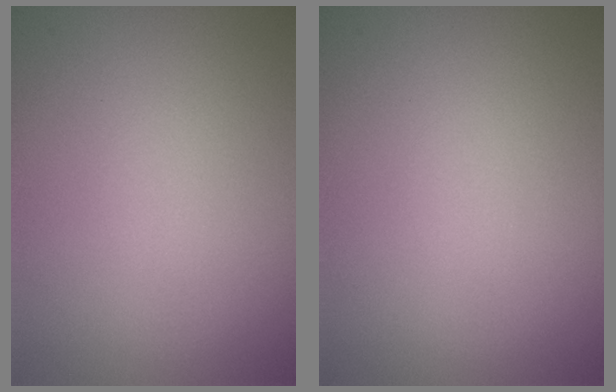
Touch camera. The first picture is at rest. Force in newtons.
{"total": 0.0}